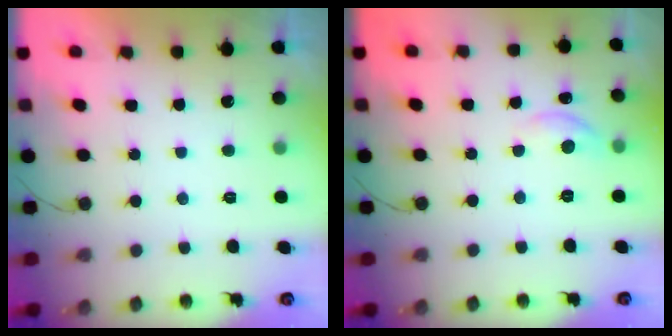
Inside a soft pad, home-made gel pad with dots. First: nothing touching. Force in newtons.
{"total": 5.3, "press": 5.3, "slide": 0.7}